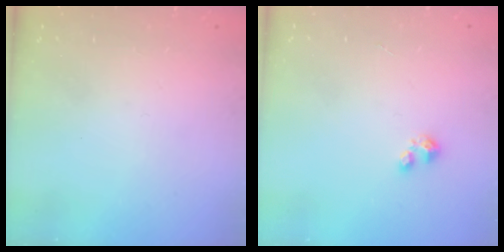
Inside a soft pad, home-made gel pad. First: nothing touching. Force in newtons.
{"total": 2.5, "press": 2.4, "slide": 0.4}